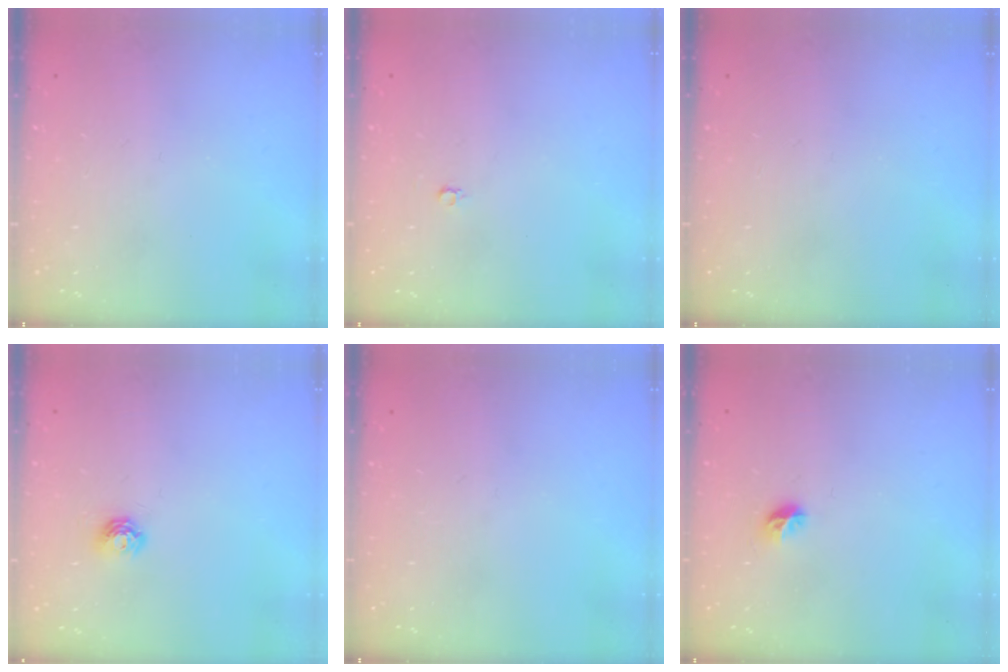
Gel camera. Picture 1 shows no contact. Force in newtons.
{"total": 2.2, "press": 2.2, "slide": 0.2}
{"total": 0.0}
{"total": 5.1, "press": 5.1, "slide": 0.5}
{"total": 0.0}
{"total": 5.4, "press": 5.2, "slide": 1.4}